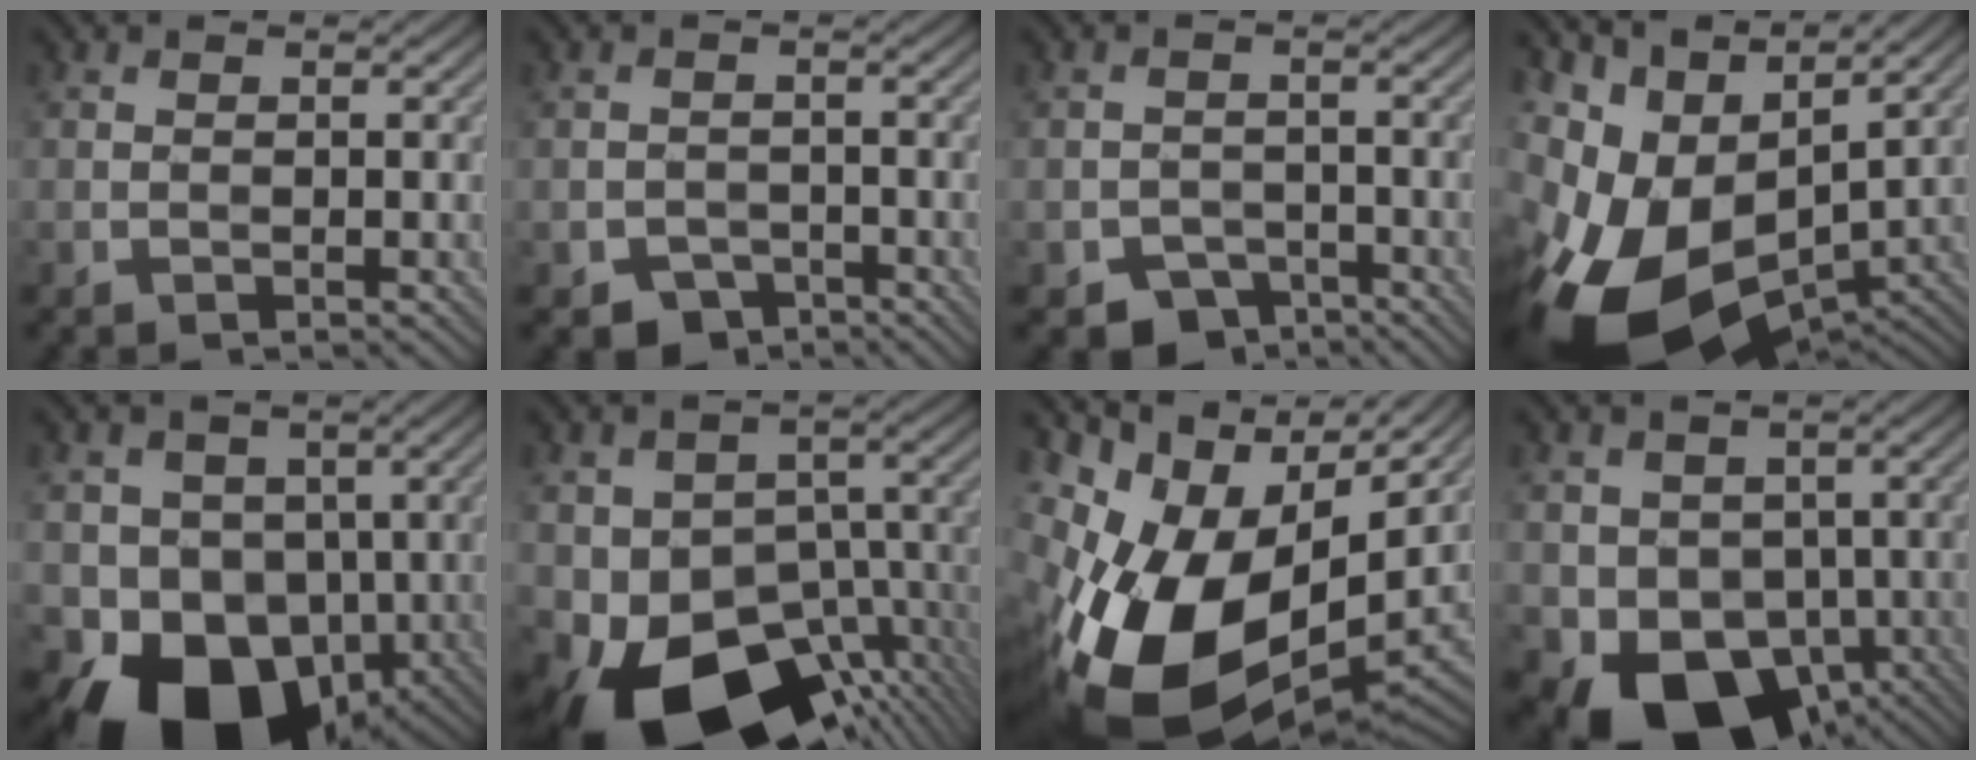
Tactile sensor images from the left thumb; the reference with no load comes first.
{"total": 3.0, "force": [-2.2, 1.9, 0.8], "torque": [-0.008, -0.005, -0.041]}
{"total": 3.8, "force": [-2.8, 2.4, 1.2], "torque": [-0.014, -0.005, -0.052]}
{"total": 15.0, "force": [-1.4, 8.9, 12.0], "torque": [-0.261, -0.025, 0.003]}
{"total": 11.4, "force": [-2.8, 8.9, 6.5], "torque": [-0.102, -0.032, -0.054]}
{"total": 16.0, "force": [-7.9, 9.7, 10.0], "torque": [-0.159, -0.035, -0.114]}
{"total": 17.6, "force": [-2.9, 11.6, 13.0], "torque": [-0.265, -0.037, -0.039]}
{"total": 9.9, "force": [-3.3, 7.5, 5.6], "torque": [-0.092, -0.038, -0.049]}